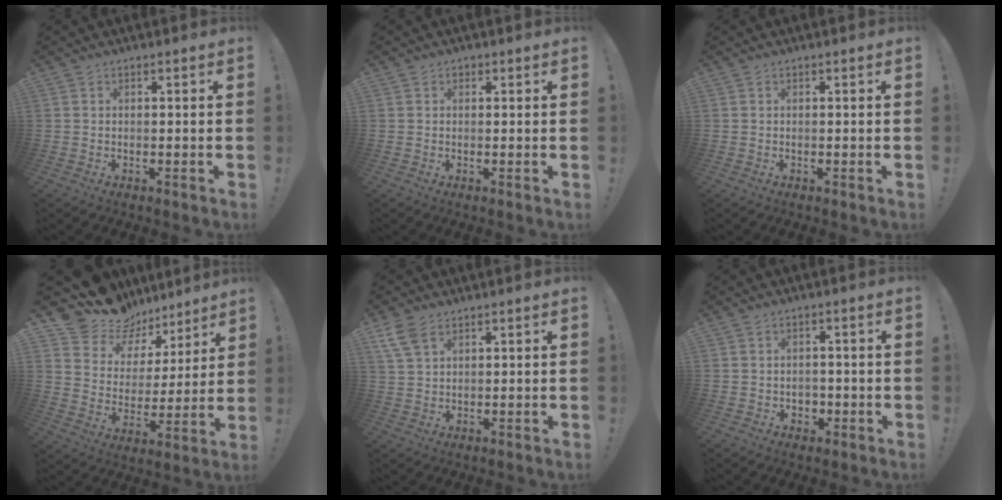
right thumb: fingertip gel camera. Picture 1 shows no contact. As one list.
[{"total": 0.7, "force": [0.3, 0.6, 0.1], "torque": [0.003, 0.000, 0.004]}, {"total": 0.0}, {"total": 12.8, "force": [10.7, 6.8, 2.1], "torque": [-0.051, -0.085, 0.193]}, {"total": 6.4, "force": [3.8, 3.3, 3.9], "torque": [-0.072, -0.008, 0.076]}, {"total": 2.9, "force": [0.0, 2.8, 0.8], "torque": [-0.006, -0.006, -0.002]}]